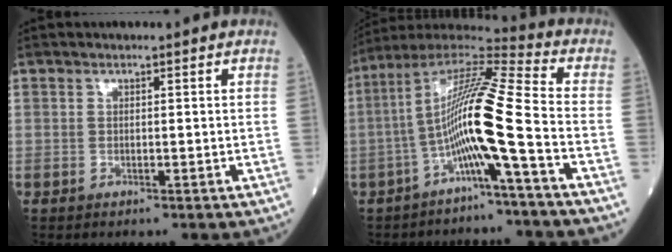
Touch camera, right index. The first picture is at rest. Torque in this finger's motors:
{"motor_torque": [1.50, -0.64, 1.05, 0.21]}